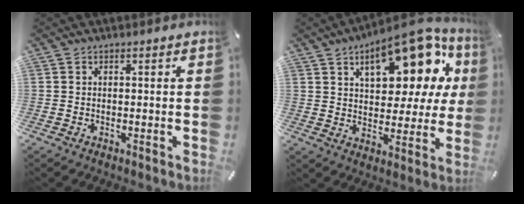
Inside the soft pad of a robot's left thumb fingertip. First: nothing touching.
{"total": 19.1, "force": [9.5, 9.7, 13.3], "torque": [-0.181, -0.047, 0.156]}